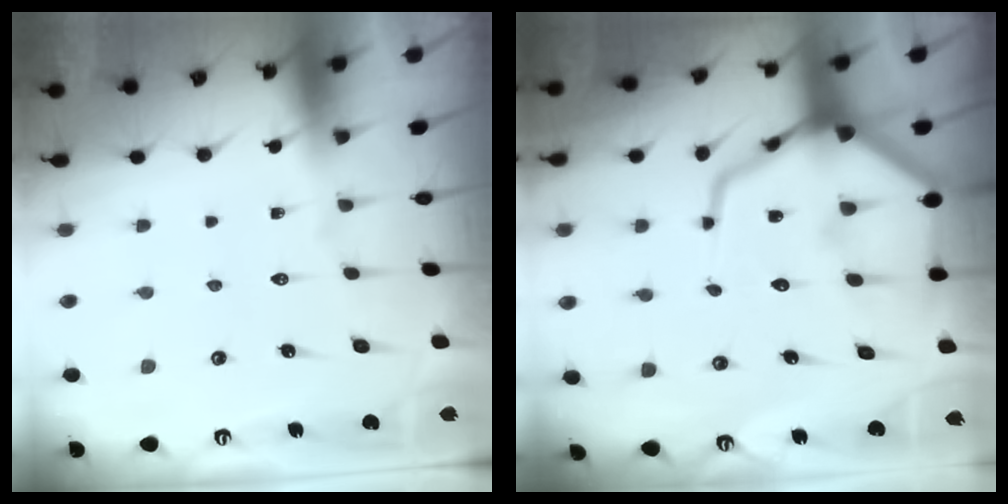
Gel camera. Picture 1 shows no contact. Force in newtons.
{"total": 14.9, "press": 14.8, "slide": 1.6}